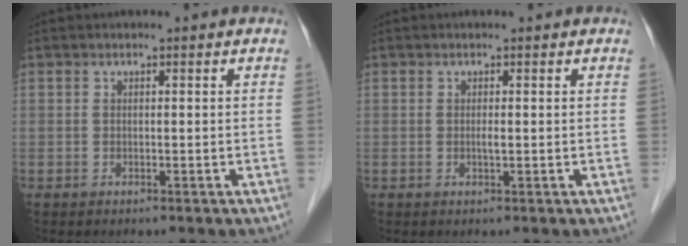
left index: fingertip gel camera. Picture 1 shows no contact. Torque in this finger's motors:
{"motor_torque": [0.19, 0.13, -0.02, 0.02]}